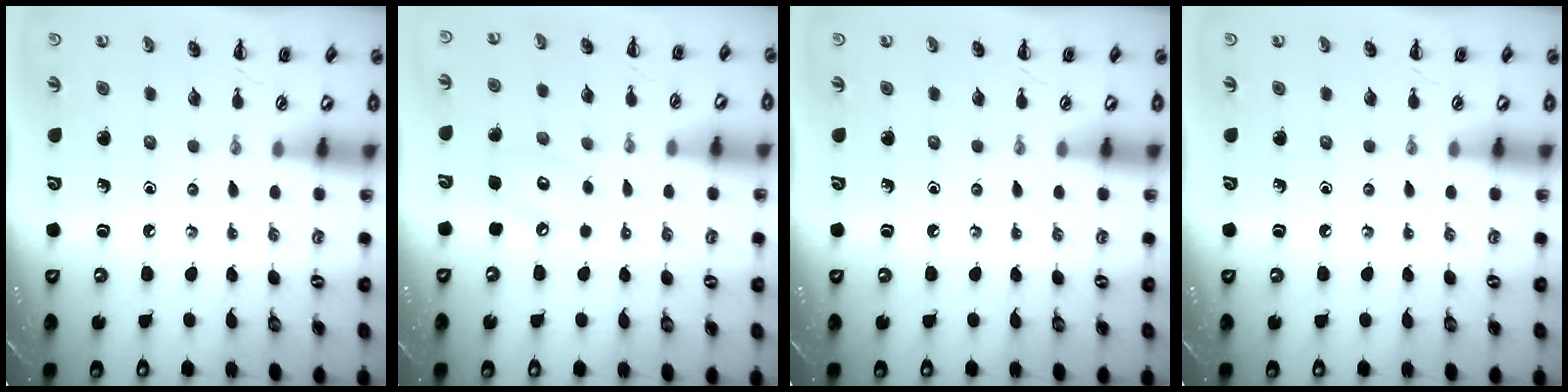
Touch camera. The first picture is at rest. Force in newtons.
{"total": 6.7, "press": 6.6, "slide": 0.9}
{"total": 0.0}
{"total": 0.0}